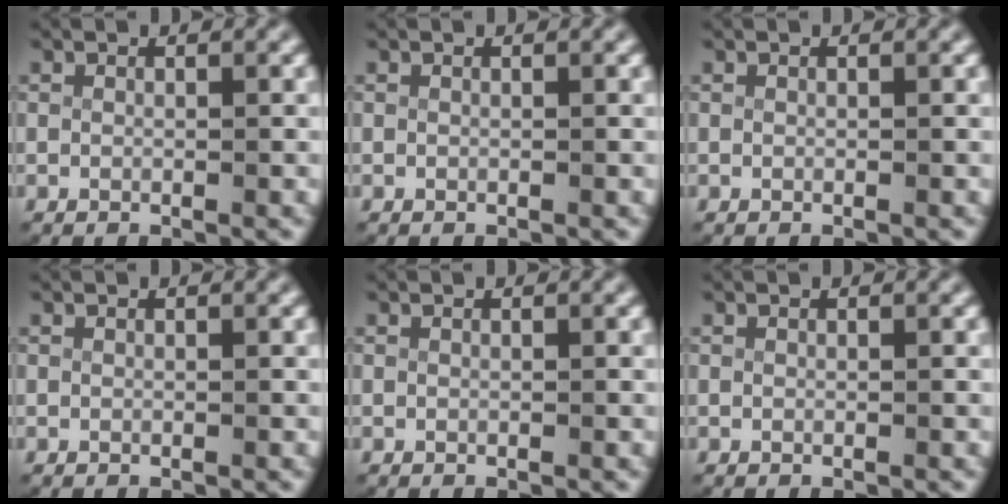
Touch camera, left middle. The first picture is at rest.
{"total": 0.0}
{"total": 0.0}
{"total": 0.0}
{"total": 0.0}
{"total": 0.0}